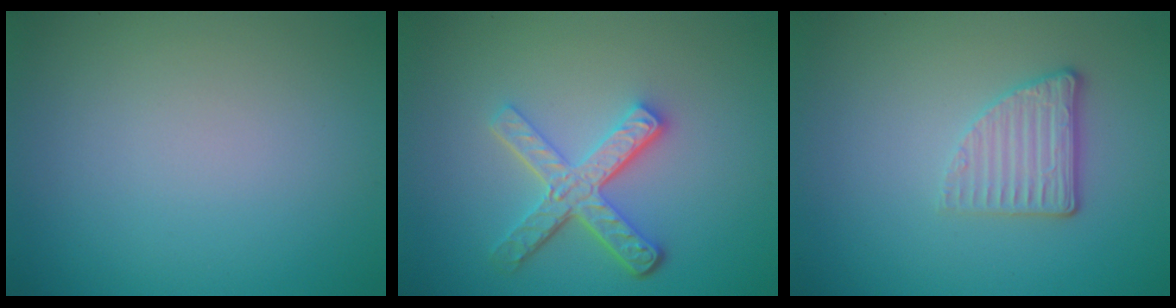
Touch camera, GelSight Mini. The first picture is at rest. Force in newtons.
{"total": 4.7, "press": 3.4, "slide": 3.2}
{"total": 2.7, "press": 2.3, "slide": 1.4}